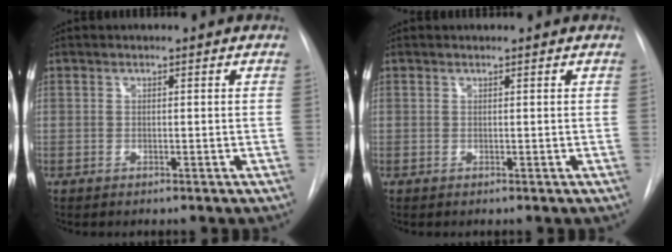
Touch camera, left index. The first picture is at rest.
{"total": 0.0}